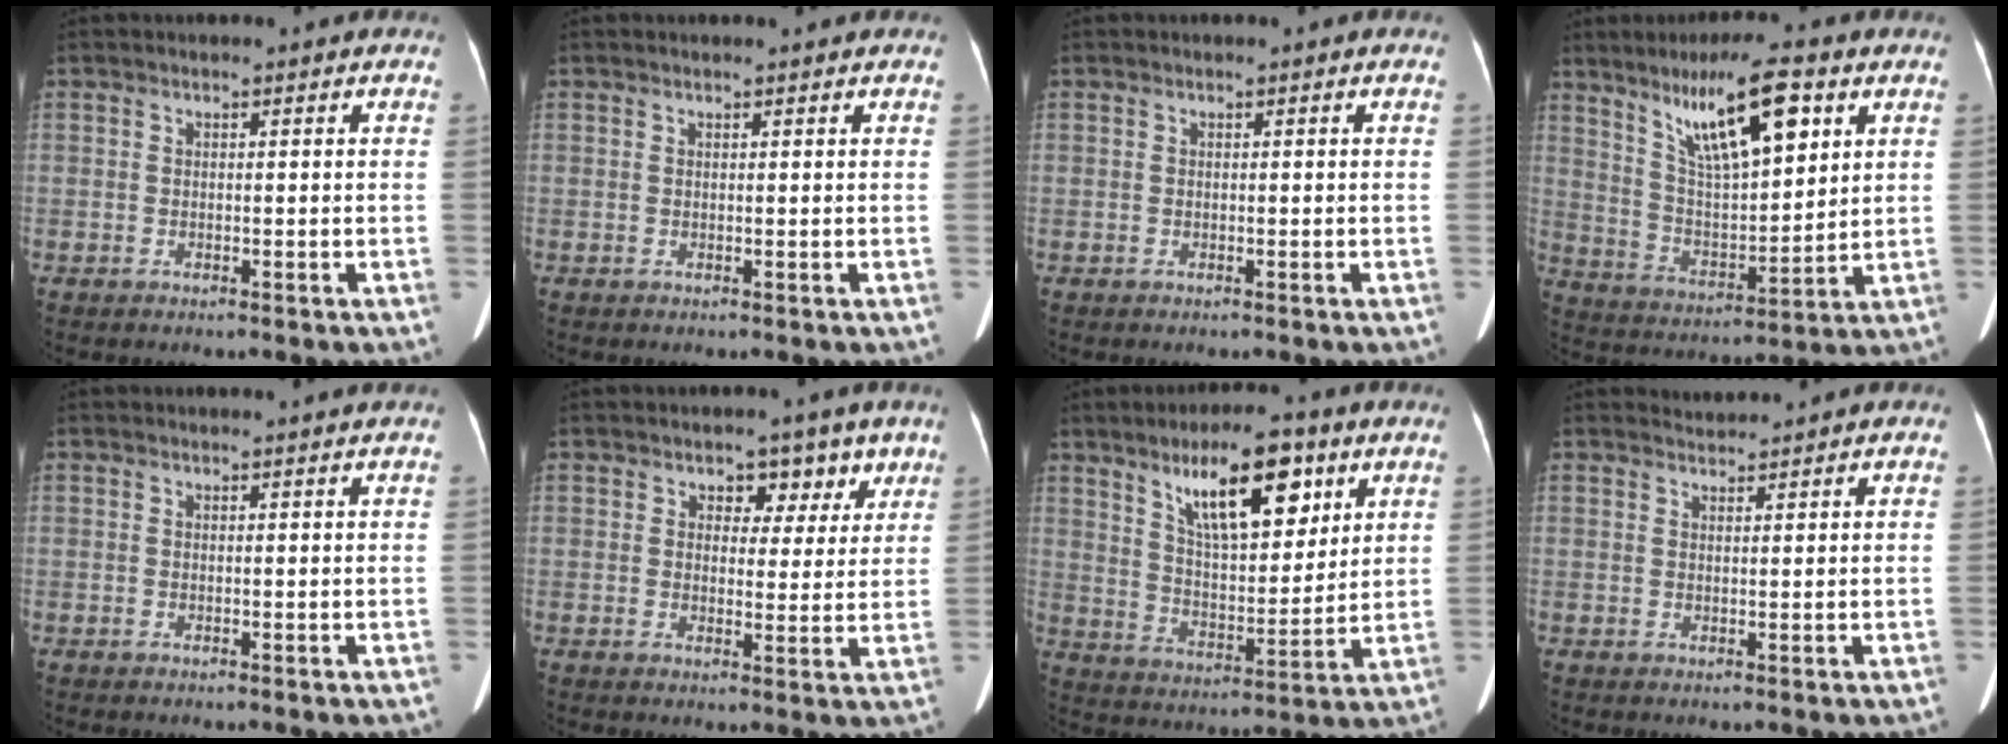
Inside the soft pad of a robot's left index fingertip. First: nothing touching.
{"total": 1.3, "force": [1.2, 0.0, 0.4], "torque": [-0.010, 0.007, 0.014]}
{"total": 0.0}
{"total": 14.1, "force": [7.6, 3.1, 11.5], "torque": [-0.202, 0.013, 0.142]}
{"total": 1.8, "force": [1.7, -0.5, 0.4], "torque": [-0.013, -0.001, 0.020]}
{"total": 4.9, "force": [3.2, 3.2, 1.9], "torque": [-0.005, 0.005, 0.043]}
{"total": 13.6, "force": [7.5, 4.4, 10.4], "torque": [-0.172, 0.012, 0.133]}
{"total": 1.7, "force": [1.5, -0.4, -0.6], "torque": [-0.001, 0.004, 0.032]}